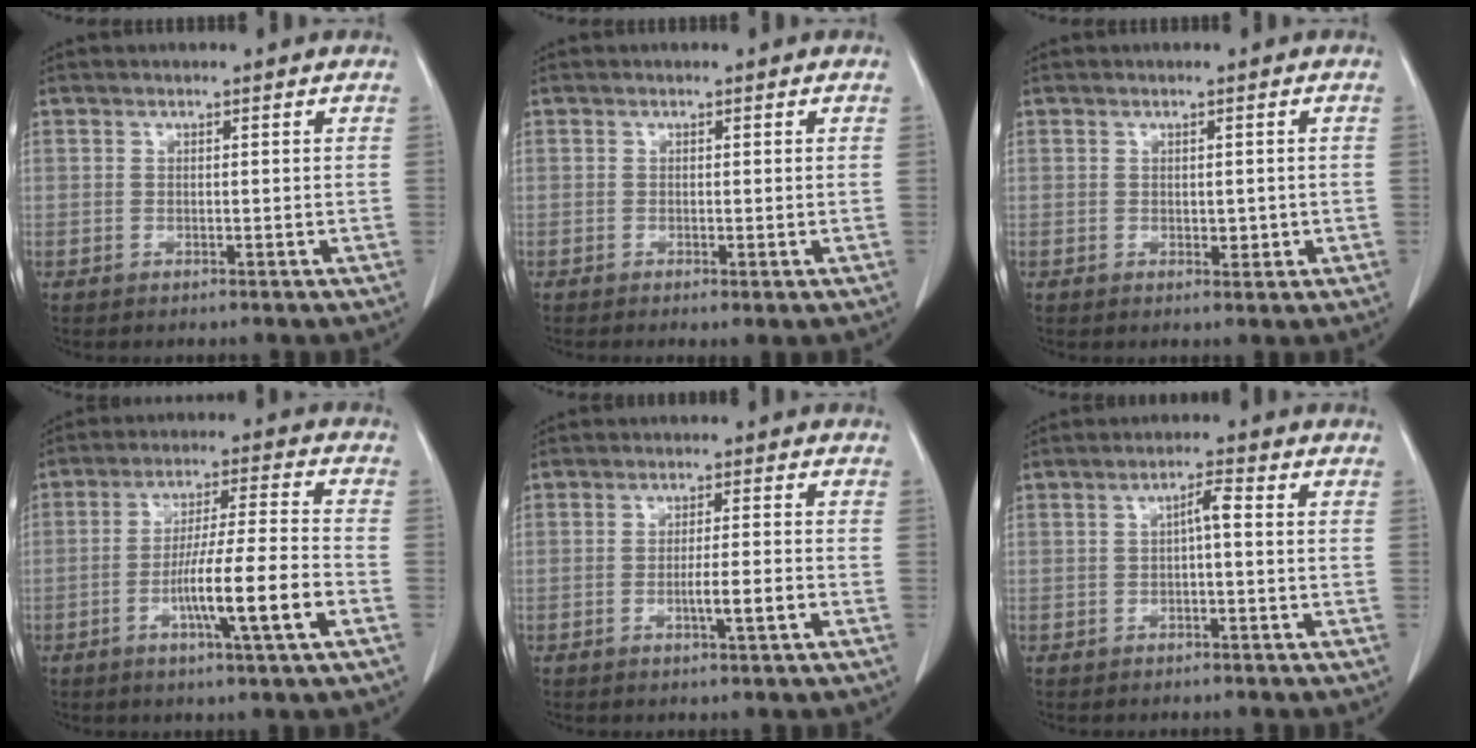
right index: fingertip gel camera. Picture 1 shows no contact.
{"total": 1.2, "force": [-0.5, 0.1, 1.1], "torque": [-0.018, -0.005, -0.006]}
{"total": 1.8, "force": [-0.2, 1.1, 1.4], "torque": [-0.015, -0.001, 0.003]}
{"total": 11.9, "force": [-4.3, -0.3, 11.0], "torque": [-0.190, -0.003, -0.075]}
{"total": 4.0, "force": [-1.5, -0.1, 3.7], "torque": [-0.059, -0.003, -0.023]}
{"total": 2.6, "force": [-0.1, 0.3, 2.6], "torque": [-0.044, 0.008, -0.001]}